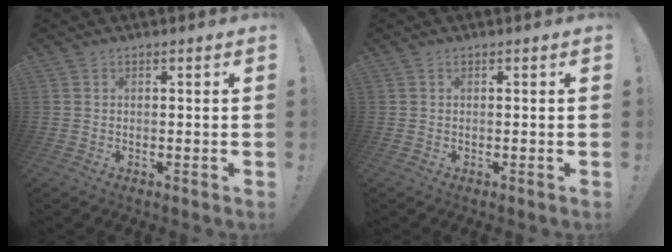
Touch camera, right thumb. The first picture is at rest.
{"total": 0.0}